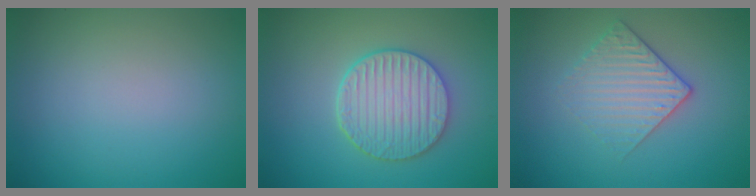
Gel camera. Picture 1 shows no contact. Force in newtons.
{"total": 5.2, "press": 4.3, "slide": 2.9}
{"total": 2.9, "press": 2.6, "slide": 1.2}